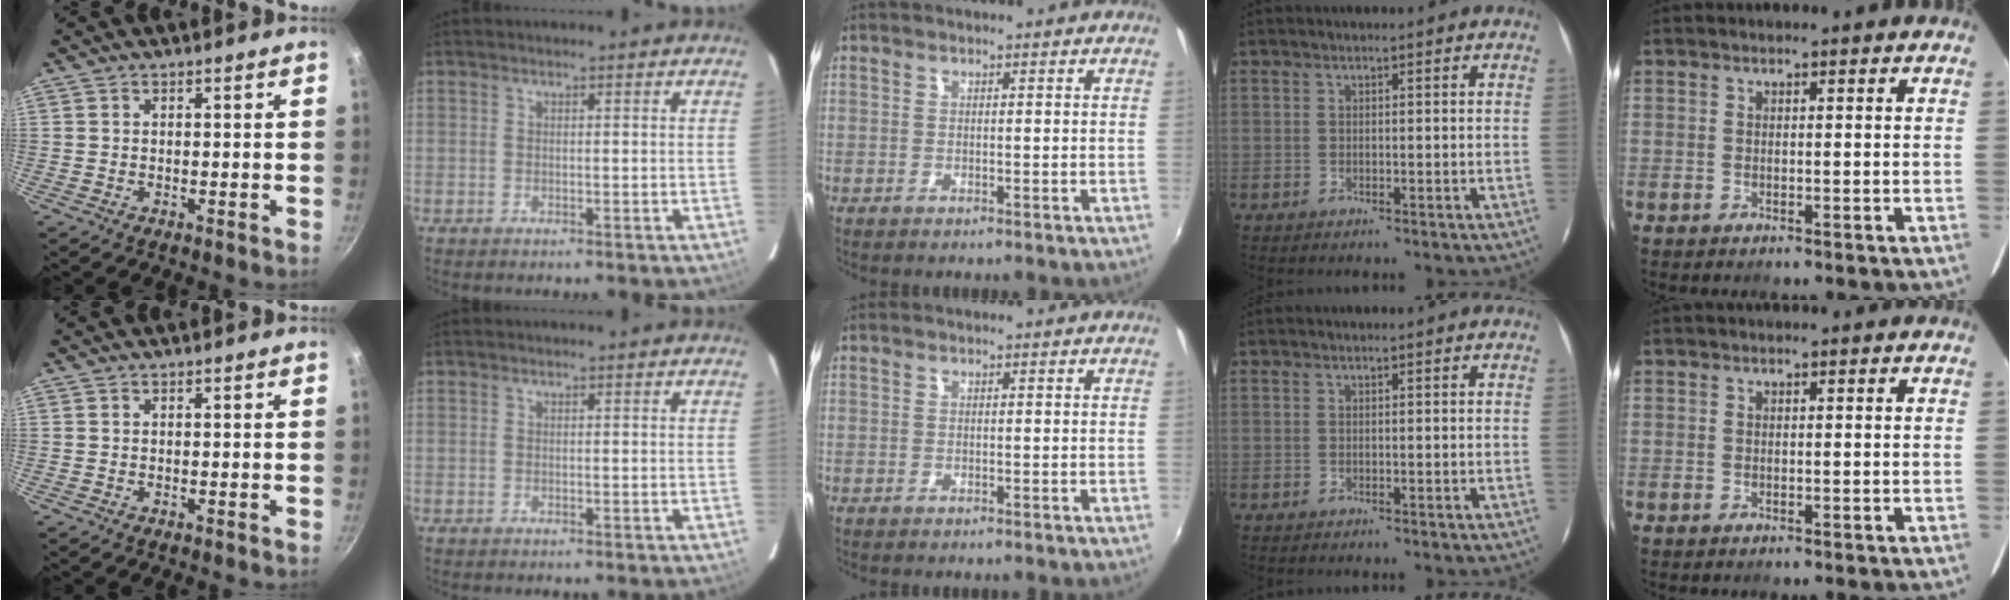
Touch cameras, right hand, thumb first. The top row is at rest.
{}